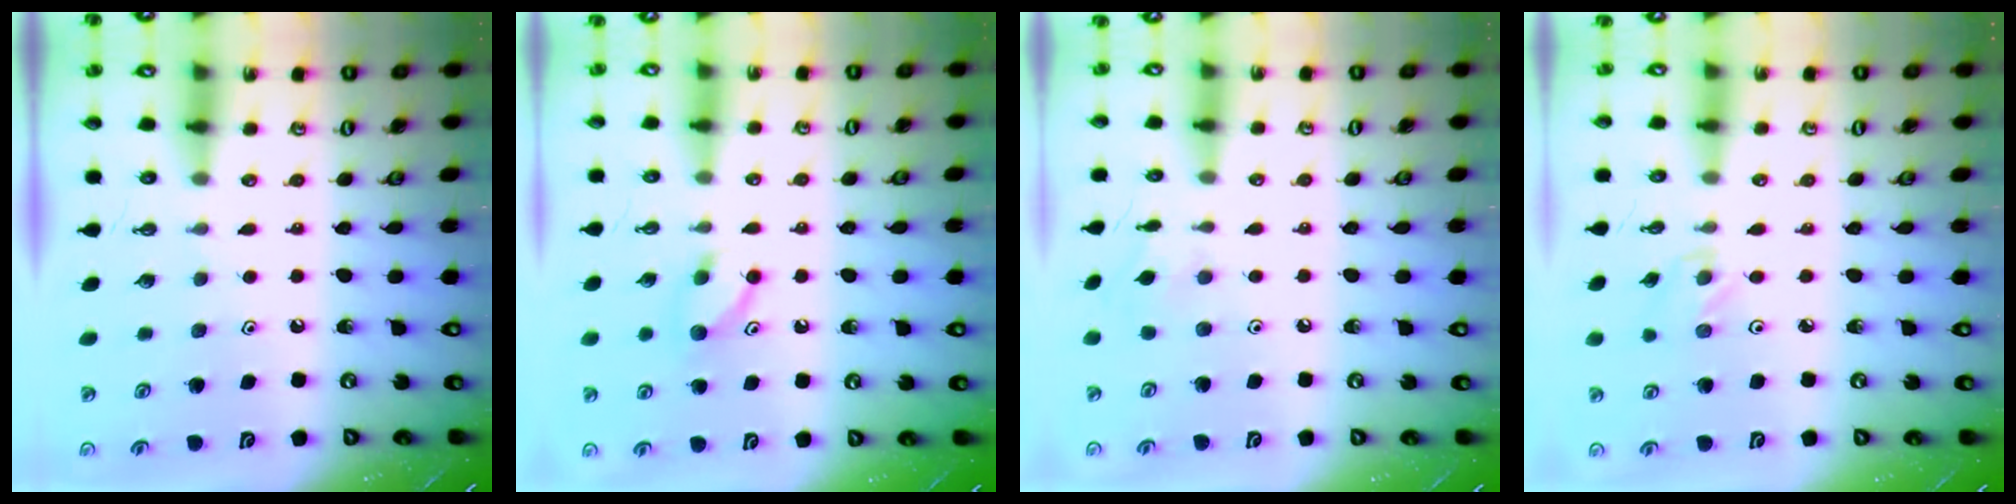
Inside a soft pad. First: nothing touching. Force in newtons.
{"total": 6.9, "press": 6.7, "slide": 1.4}
{"total": 2.1, "press": 2.1, "slide": 0.3}
{"total": 0.9, "press": 0.9, "slide": 0.2}